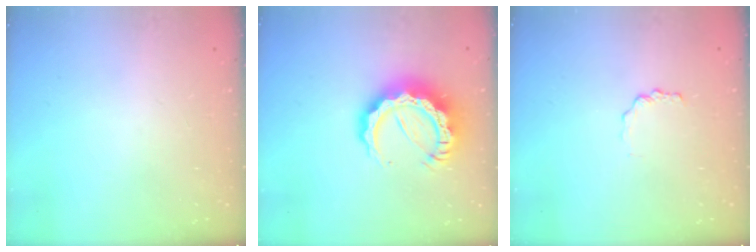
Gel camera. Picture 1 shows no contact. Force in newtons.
{"total": 13.3, "press": 13.2, "slide": 1.2}
{"total": 1.7, "press": 1.6, "slide": 0.2}